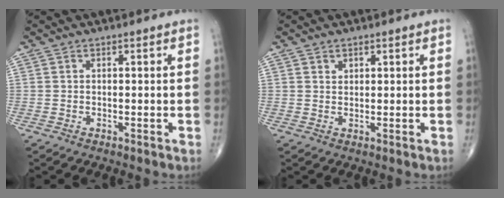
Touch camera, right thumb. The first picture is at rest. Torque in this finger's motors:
{"motor_torque": [-0.16, -0.09, -0.05, 0.20, 0.00]}